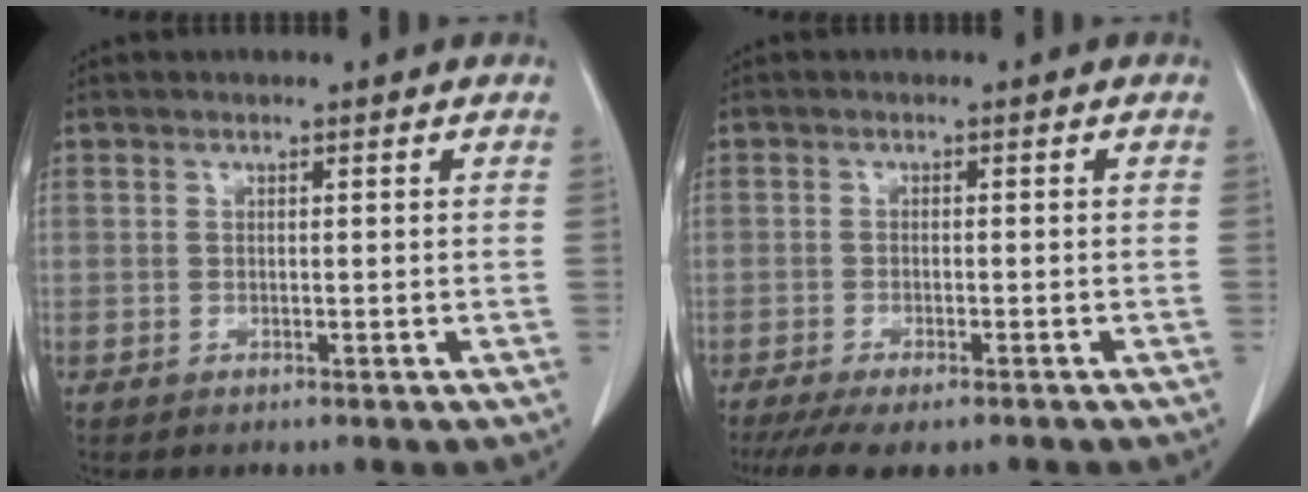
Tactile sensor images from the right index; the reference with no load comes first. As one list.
[{"total": 9.6, "force": [-7.3, 3.0, 5.4], "torque": [-0.088, -0.007, -0.110]}]